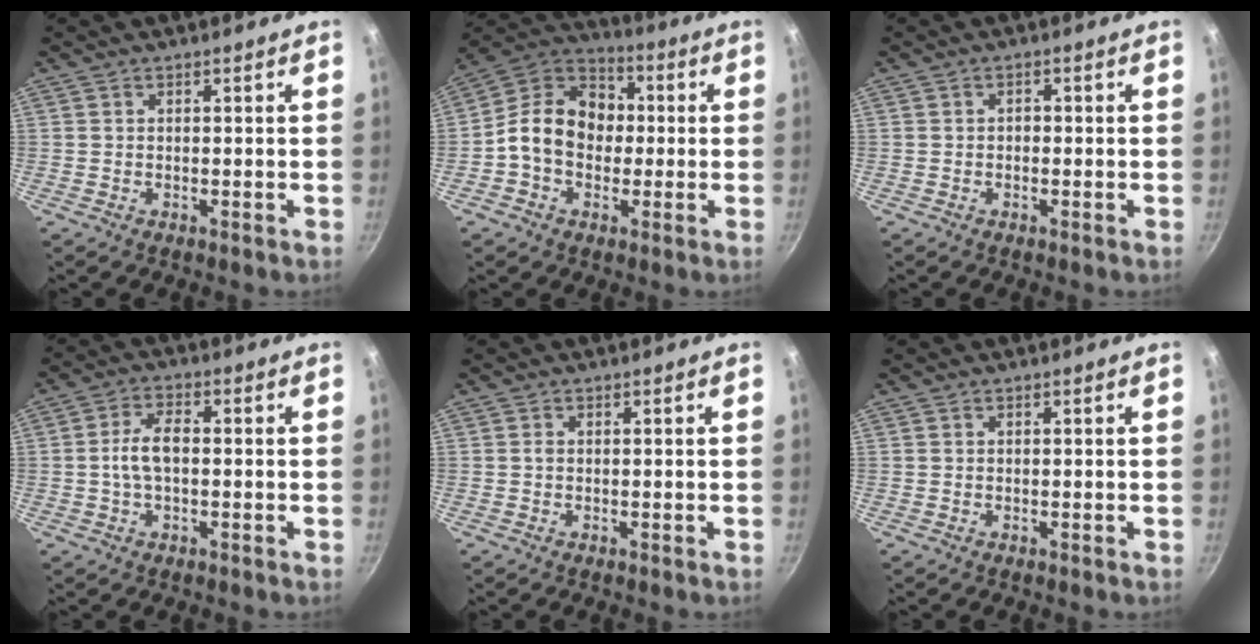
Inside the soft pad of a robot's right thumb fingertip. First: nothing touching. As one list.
[{"total": 14.2, "force": [-0.5, 11.2, 8.7], "torque": [-0.105, 0.039, -0.032]}, {"total": 0.9, "force": [-0.4, 0.7, 0.4], "torque": [-0.006, 0.005, -0.007]}, {"total": 6.0, "force": [-0.3, 3.2, 5.1], "torque": [-0.098, 0.021, -0.011]}, {"total": 0.6, "force": [0.0, 0.3, 0.5], "torque": [-0.011, 0.003, -0.002]}, {"total": 0.0}]